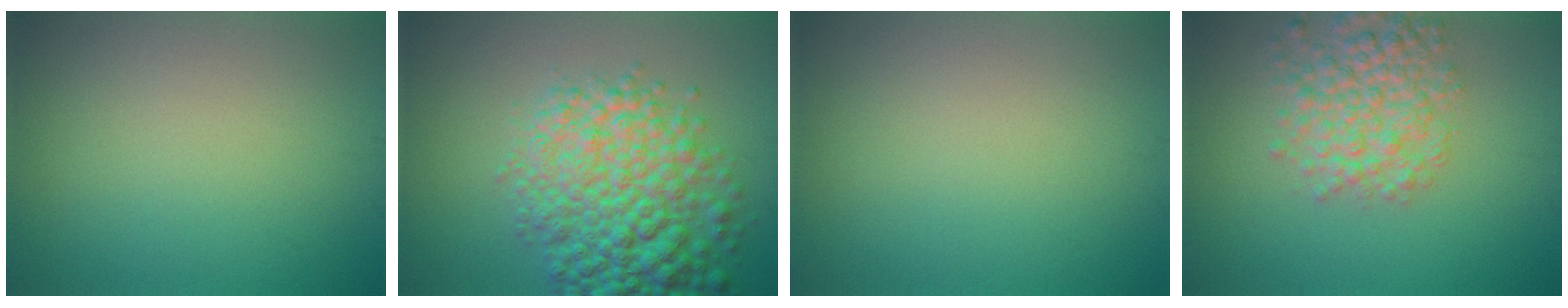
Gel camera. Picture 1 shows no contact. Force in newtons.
{"total": 8.7, "press": 8.7, "slide": 0.3}
{"total": 0.0}
{"total": 4.8, "press": 4.8, "slide": 0.2}